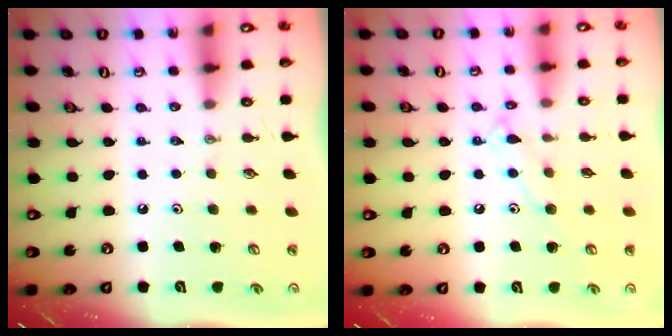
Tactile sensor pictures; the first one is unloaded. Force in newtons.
{"total": 8.8, "press": 8.8, "slide": 0.6}